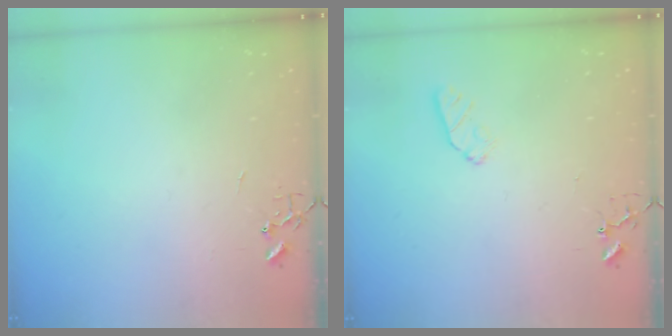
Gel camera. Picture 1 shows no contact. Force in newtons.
{"total": 6.1, "press": 6.1, "slide": 0.8}